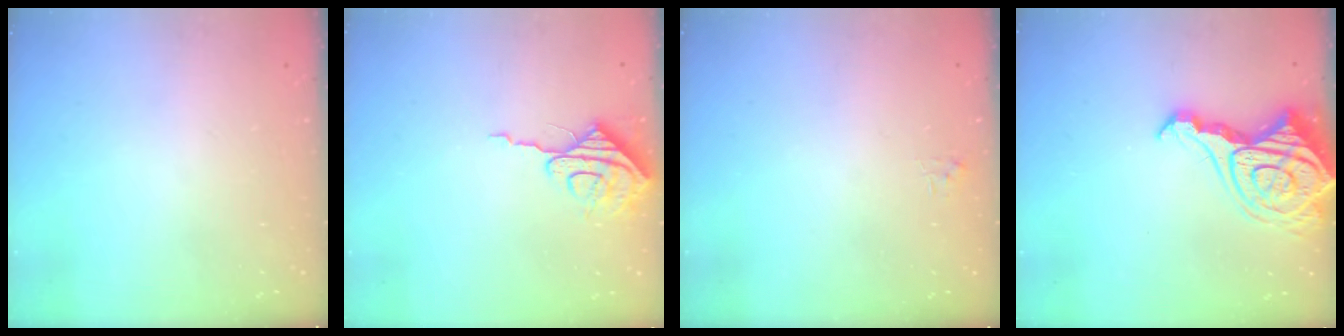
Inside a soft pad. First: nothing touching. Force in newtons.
{"total": 8.2, "press": 8.2, "slide": 0.7}
{"total": 3.4, "press": 3.4, "slide": 0.5}
{"total": 16.4, "press": 16.3, "slide": 1.9}